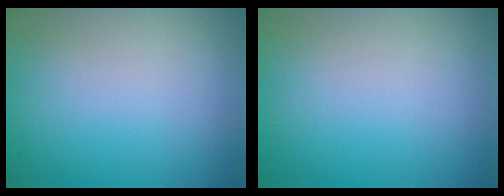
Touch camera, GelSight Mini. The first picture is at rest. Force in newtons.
{"total": 0.0}